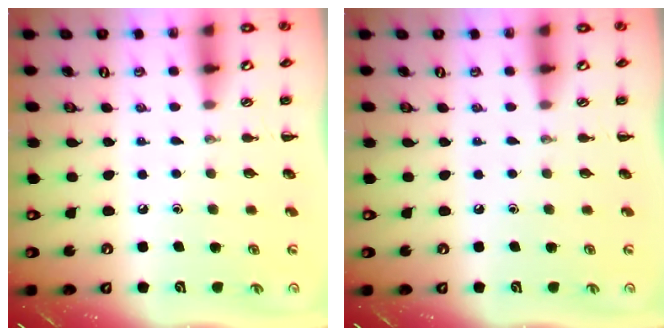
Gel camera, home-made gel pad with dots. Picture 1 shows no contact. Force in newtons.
{"total": 0.0}